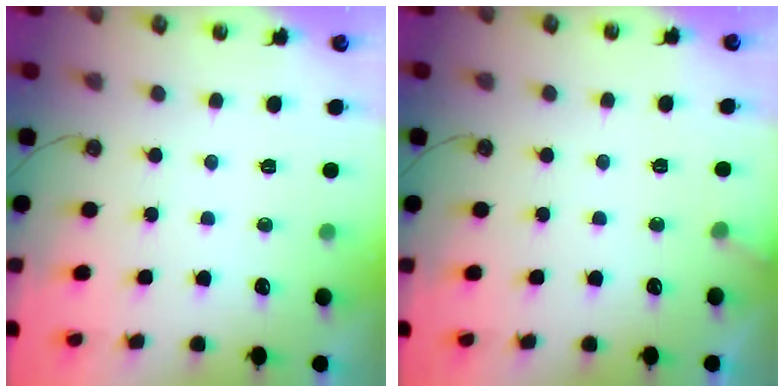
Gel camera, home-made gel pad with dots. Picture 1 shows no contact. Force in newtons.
{"total": 4.1, "press": 4.1, "slide": 0.3}